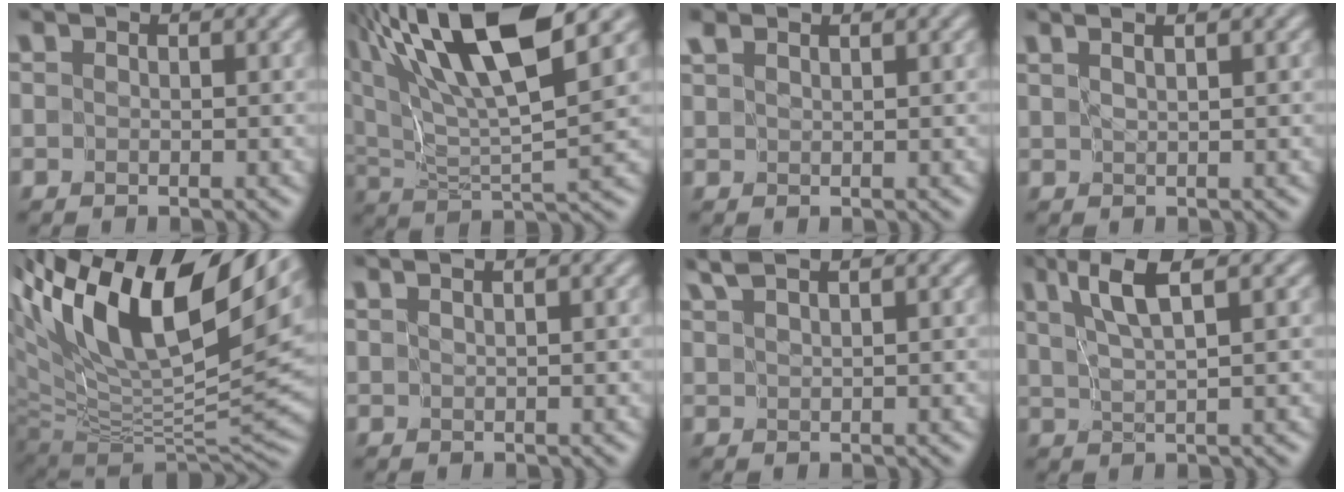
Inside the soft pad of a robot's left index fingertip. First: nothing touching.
{"total": 14.3, "force": [7.8, 3.6, 11.5], "torque": [-0.217, 0.020, 0.137]}
{"total": 1.5, "force": [1.4, 0.0, 0.5], "torque": [-0.012, 0.002, 0.026]}
{"total": 3.5, "force": [2.3, 1.3, 2.2], "torque": [-0.012, 0.029, 0.001]}
{"total": 15.1, "force": [7.4, 6.1, 11.6], "torque": [-0.214, 0.031, 0.128]}
{"total": 2.4, "force": [1.8, 0.8, 1.4], "torque": [-0.012, 0.015, 0.000]}
{"total": 2.5, "force": [2.1, 0.2, 1.4], "torque": [-0.017, 0.008, 0.033]}
{"total": 4.2, "force": [2.4, 0.5, 3.5], "torque": [-0.064, 0.005, 0.047]}